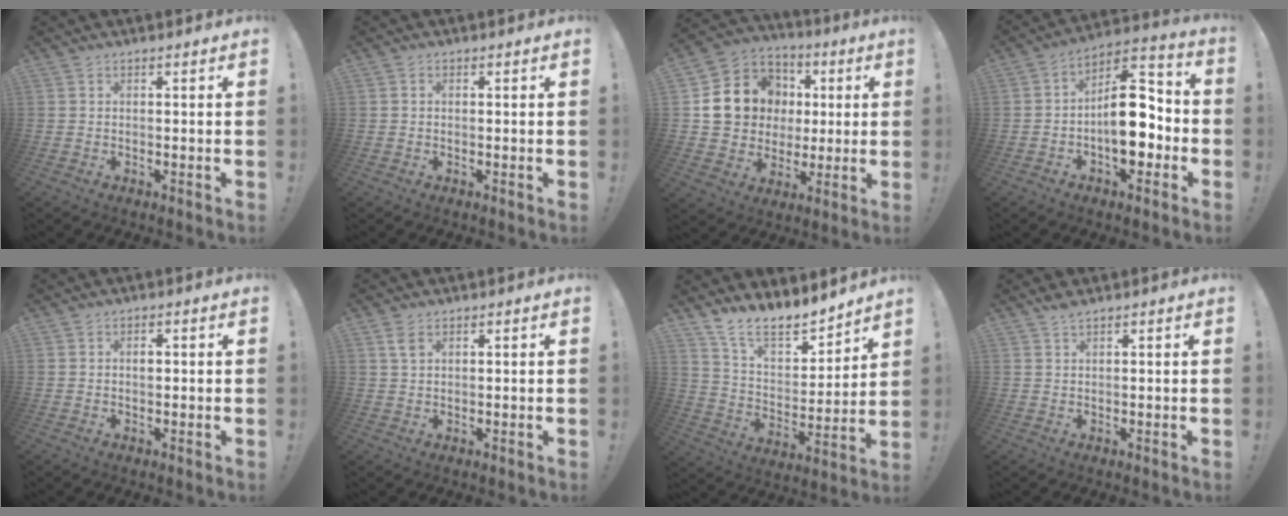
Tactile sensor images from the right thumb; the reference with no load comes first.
{"total": 0.5, "force": [-0.1, 0.5, 0.2], "torque": [-0.011, 0.005, -0.002]}
{"total": 16.9, "force": [3.5, 14.9, 7.1], "torque": [-0.100, 0.003, 0.099]}
{"total": 16.4, "force": [-2.3, 9.2, 13.4], "torque": [-0.189, 0.021, -0.031]}
{"total": 1.2, "force": [0.3, 0.8, 0.8], "torque": [-0.002, -0.002, 0.000]}
{"total": 3.1, "force": [1.6, 1.6, 2.1], "torque": [-0.029, -0.005, 0.026]}
{"total": 12.2, "force": [11.3, 3.1, 3.3], "torque": [-0.070, -0.097, 0.206]}
{"total": 1.8, "force": [1.5, 0.3, 1.0], "torque": [-0.013, -0.005, 0.025]}